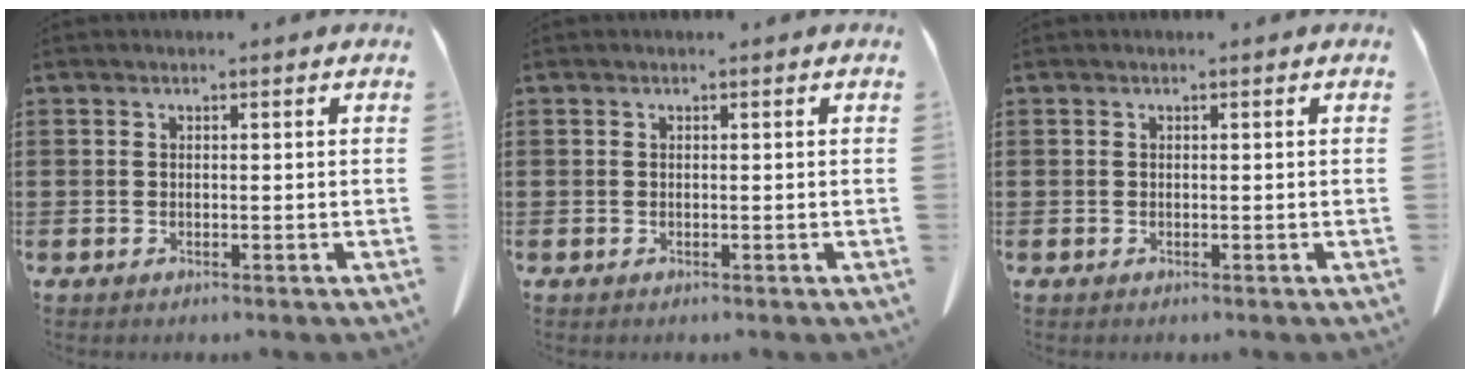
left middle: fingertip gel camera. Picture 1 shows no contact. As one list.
[{"total": 0.0}, {"total": 0.0}]